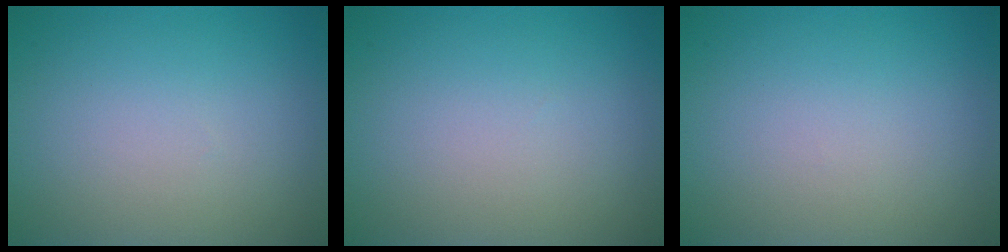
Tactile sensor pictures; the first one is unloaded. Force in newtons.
{"total": 0.0}
{"total": 0.0}